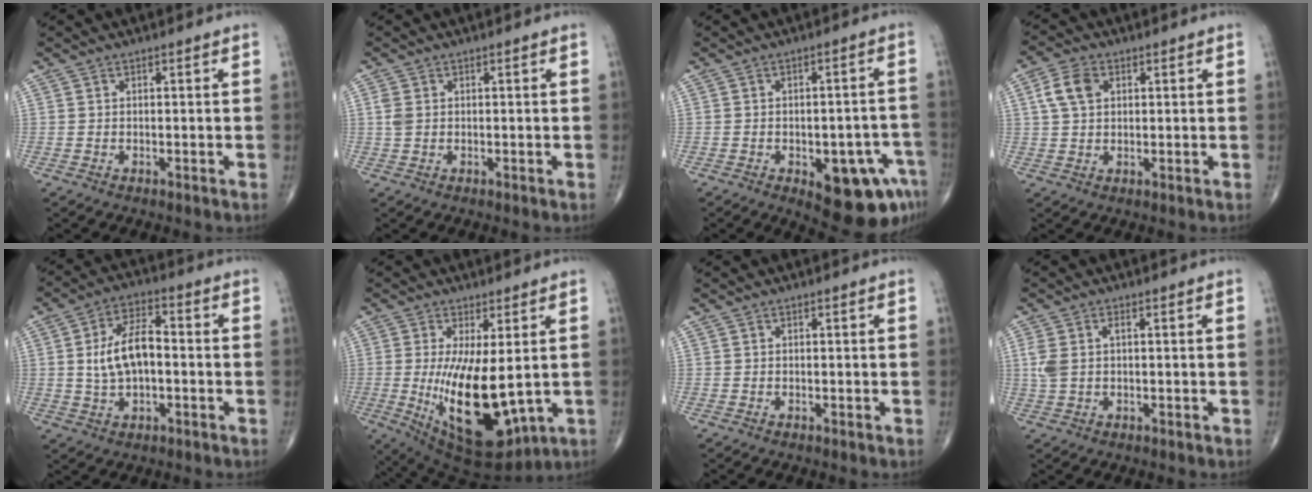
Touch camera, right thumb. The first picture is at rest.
{"total": 1.8, "force": [0.3, 1.2, 1.3], "torque": [-0.039, 0.003, 0.009]}
{"total": 13.0, "force": [-5.8, 5.8, 10.1], "torque": [-0.098, 0.029, -0.061]}
{"total": 5.7, "force": [1.7, 3.9, 3.9], "torque": [-0.077, 0.007, 0.031]}
{"total": 10.0, "force": [-0.2, 5.2, 8.6], "torque": [-0.156, 0.019, -0.007]}
{"total": 15.8, "force": [-1.0, 6.0, 14.6], "torque": [-0.259, -0.034, 0.008]}
{"total": 0.0}
{"total": 4.2, "force": [0.6, 2.2, 3.5], "torque": [-0.100, 0.012, 0.015]}